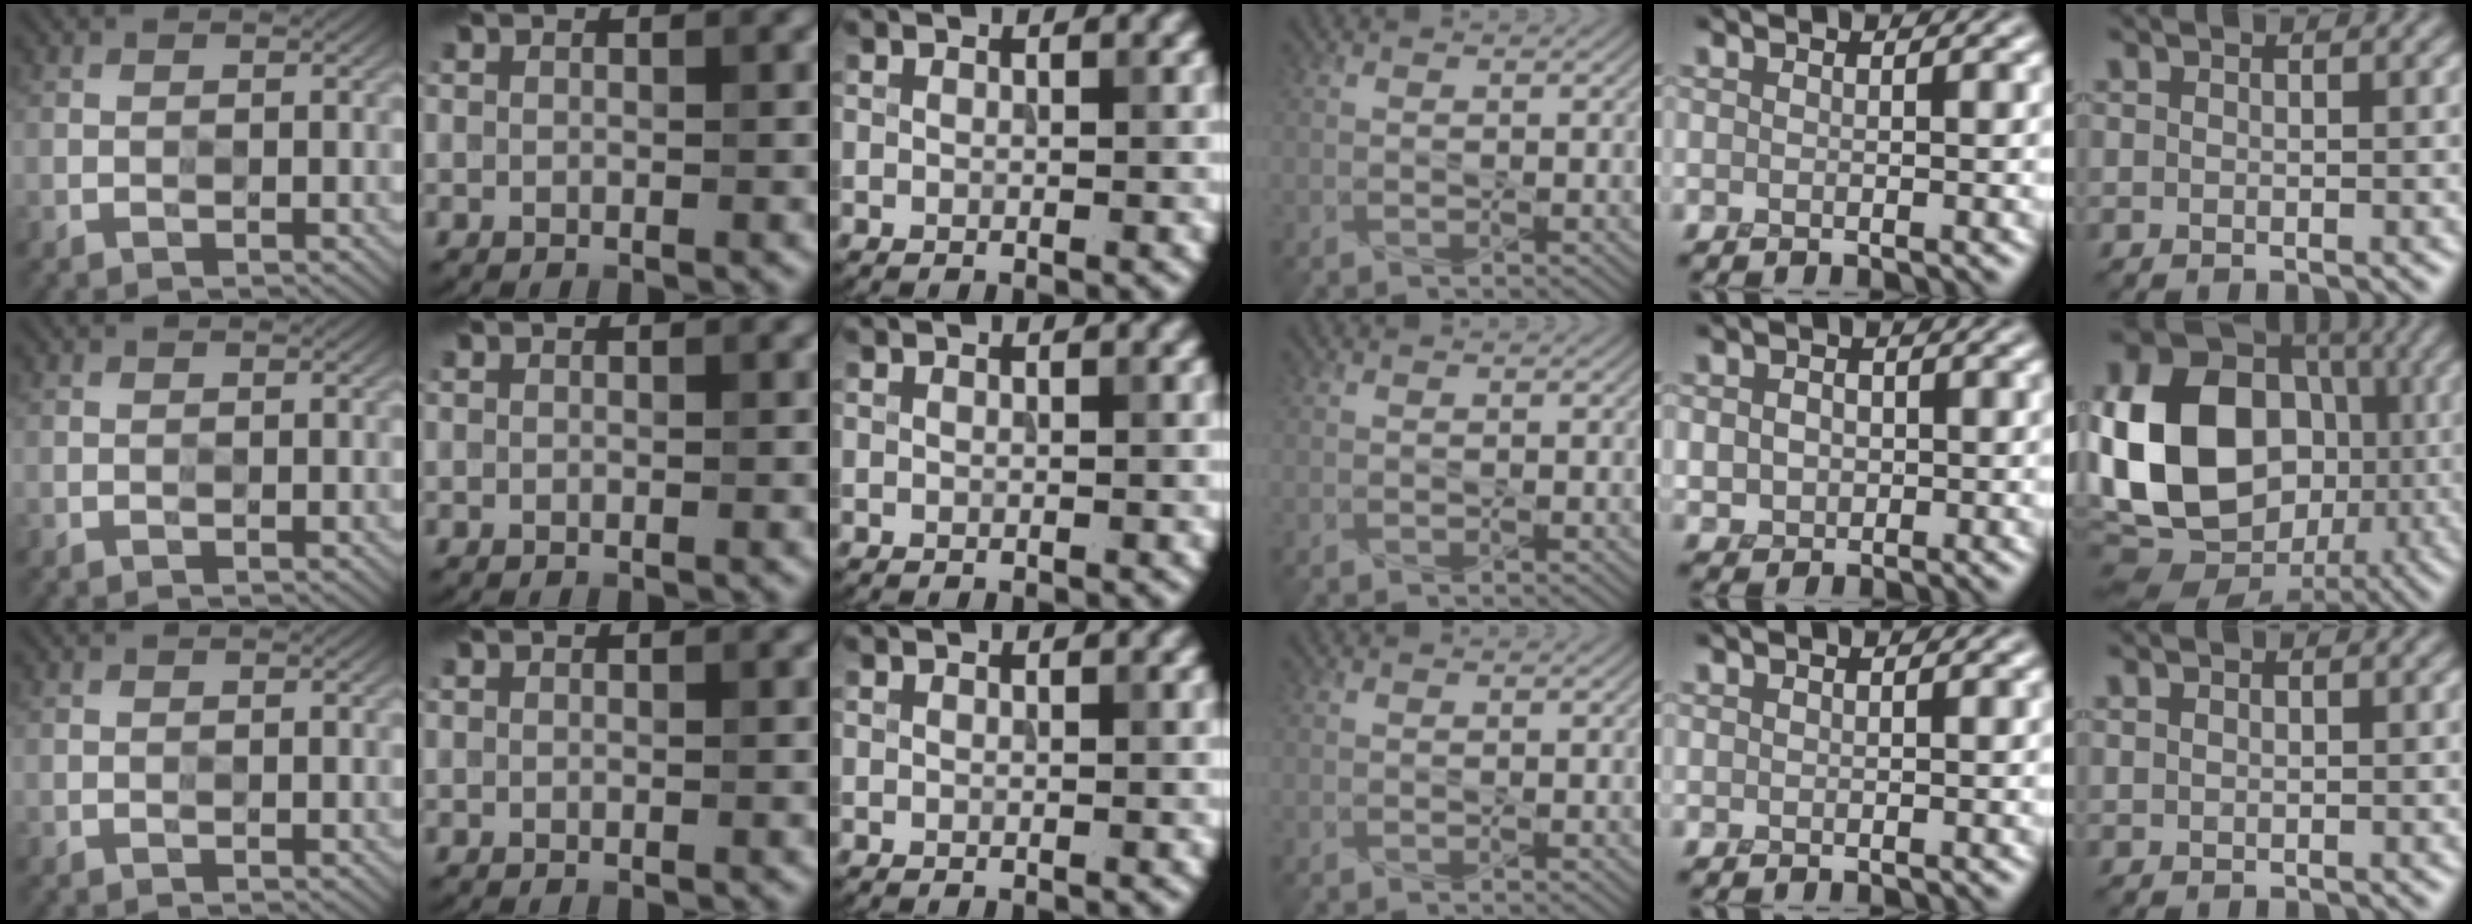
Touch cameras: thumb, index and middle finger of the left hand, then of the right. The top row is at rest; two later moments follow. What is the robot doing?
{"motion": "press", "object": "gel pad"}